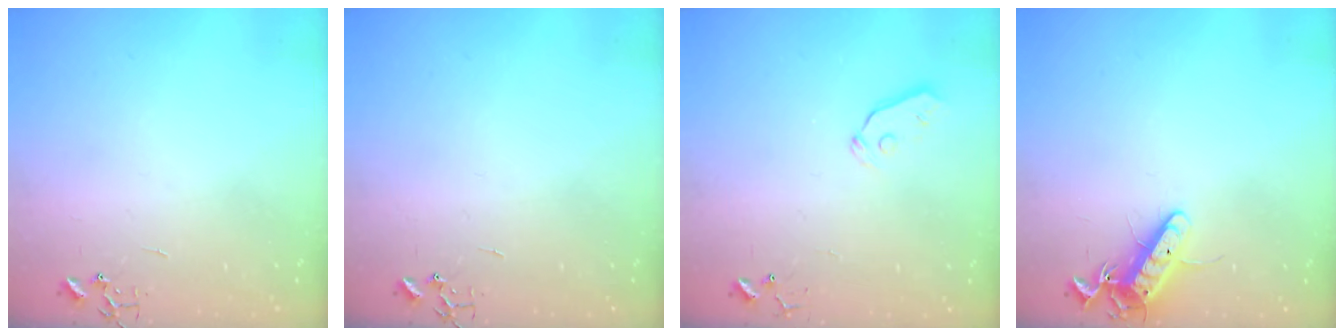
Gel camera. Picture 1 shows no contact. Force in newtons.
{"total": 0.0}
{"total": 3.4, "press": 3.4, "slide": 0.4}
{"total": 11.4, "press": 11.4, "slide": 0.9}